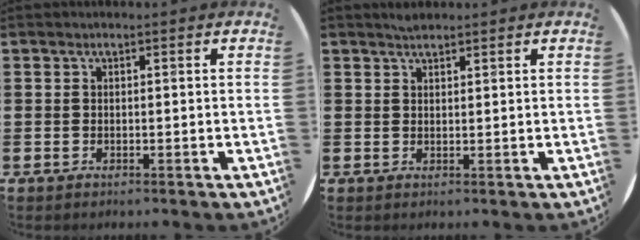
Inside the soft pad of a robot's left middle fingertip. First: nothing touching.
{"total": 1.3, "force": [1.3, 0.2, 0.2], "torque": [-0.005, 0.001, 0.024]}